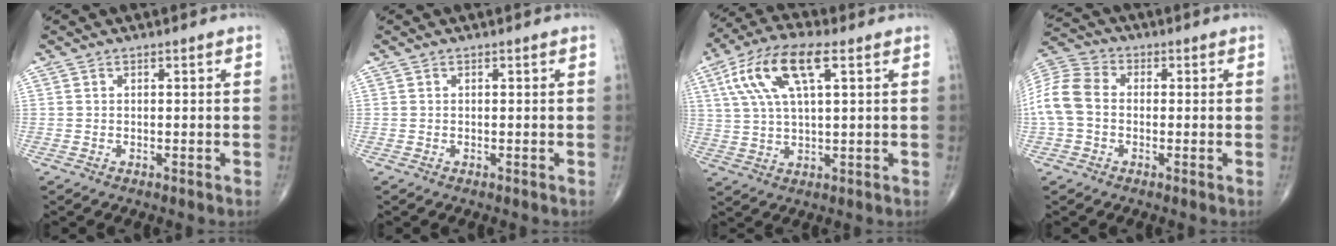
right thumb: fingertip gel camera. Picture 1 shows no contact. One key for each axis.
{"total": 0.0}
{"total": 13.3, "fx": 4.9, "fy": 4.8, "fz": 11.4, "tx": -0.235, "ty": 0.013, "tz": 0.089}
{"total": 10.0, "fx": -0.7, "fy": 7.5, "fz": 6.6, "tx": -0.138, "ty": 0.029, "tz": -0.025}